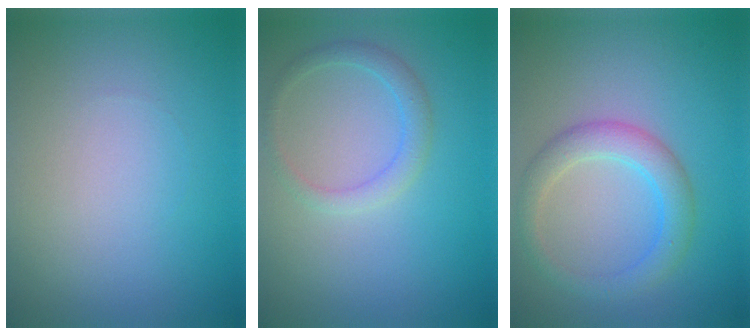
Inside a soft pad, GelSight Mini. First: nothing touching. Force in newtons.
{"total": 2.0, "press": 2.0, "slide": 0.1}
{"total": 3.4, "press": 3.4, "slide": 0.1}